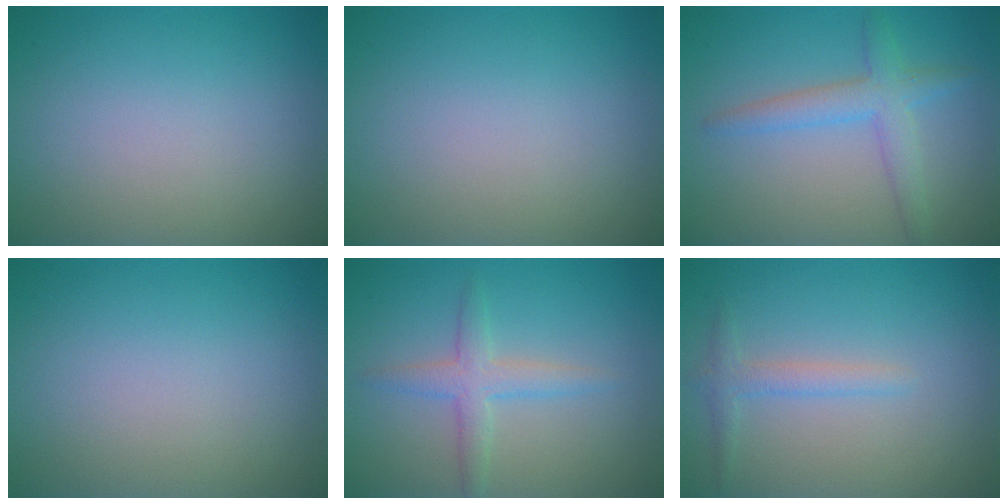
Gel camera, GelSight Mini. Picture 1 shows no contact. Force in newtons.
{"total": 0.0}
{"total": 2.6, "press": 2.6, "slide": 0.2}
{"total": 0.0}
{"total": 2.7, "press": 2.7, "slide": 0.1}
{"total": 1.6, "press": 1.6, "slide": 0.1}